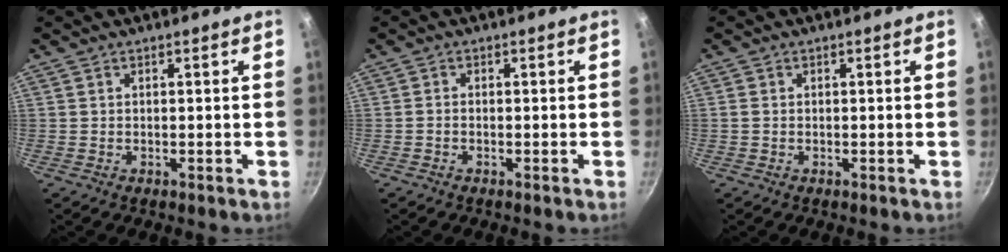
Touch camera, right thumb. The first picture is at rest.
{"total": 0.7, "force": [-0.4, 0.2, 0.4], "torque": [-0.013, 0.005, -0.013]}
{"total": 0.8, "force": [-0.1, 0.7, 0.4], "torque": [-0.008, 0.003, -0.003]}